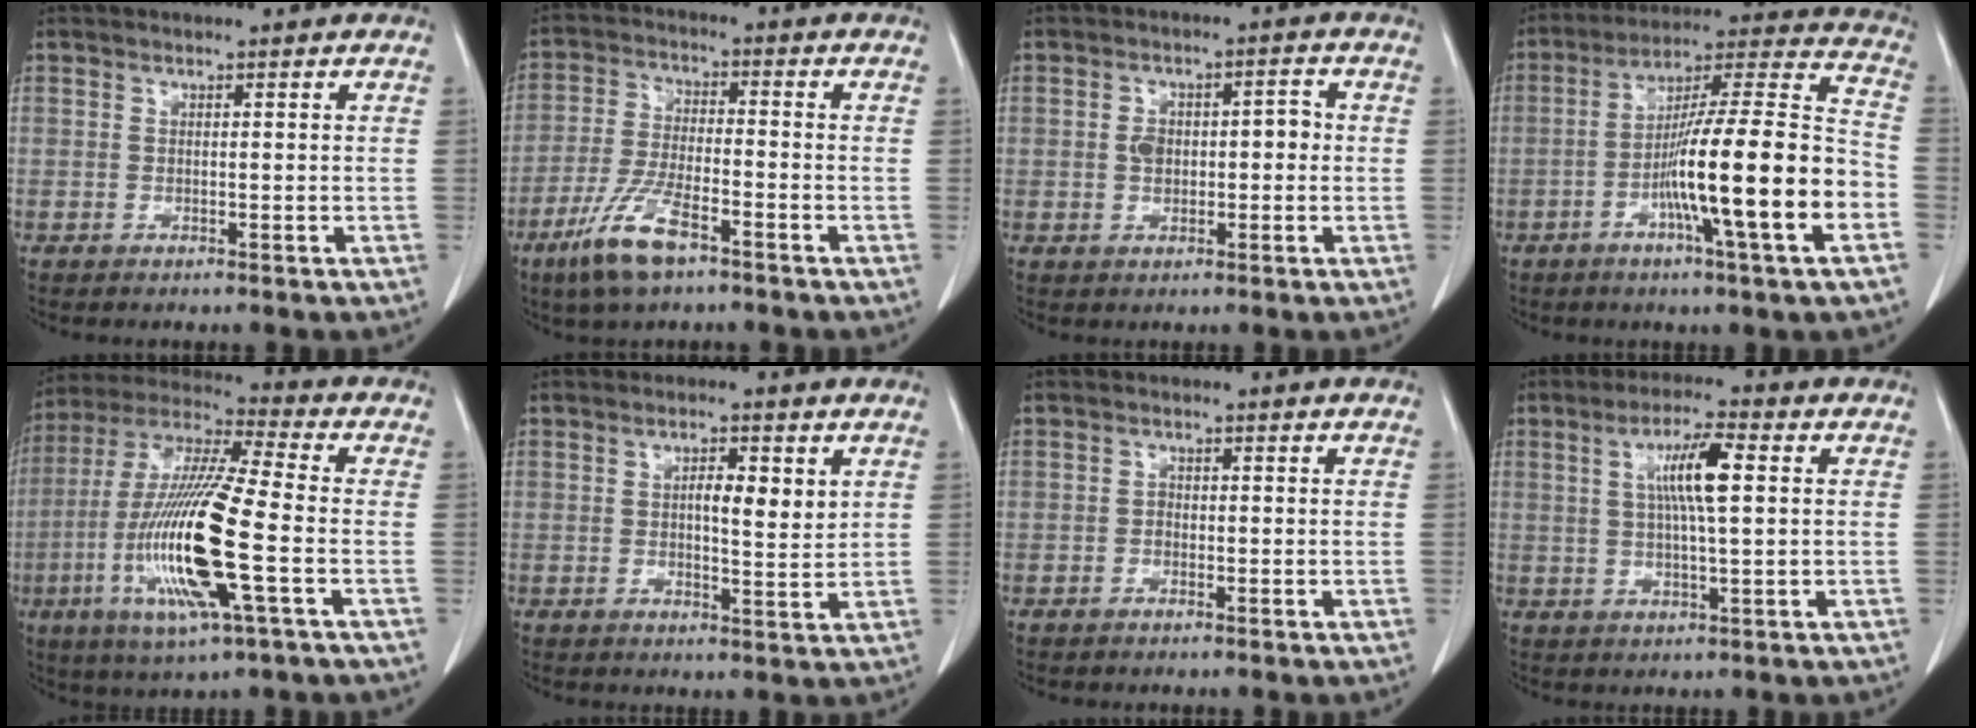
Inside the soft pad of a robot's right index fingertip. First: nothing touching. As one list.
[{"total": 9.3, "force": [-5.8, 2.0, 7.0], "torque": [-0.147, -0.017, -0.110]}, {"total": 5.2, "force": [-0.1, 3.0, 4.2], "torque": [-0.074, 0.024, 0.001]}, {"total": 19.4, "force": [-6.0, 0.3, 18.5], "torque": [-0.286, 0.003, -0.102]}, {"total": 18.5, "force": [-4.5, 1.2, 17.9], "torque": [-0.375, -0.017, -0.088]}, {"total": 4.7, "force": [1.5, 1.3, 4.2], "torque": [-0.066, -0.003, 0.021]}, {"total": 0.8, "force": [-0.3, 0.7, 0.4], "torque": [-0.003, 0.003, -0.008]}, {"total": 7.4, "force": [1.7, 0.6, 7.2], "torque": [-0.132, 0.008, 0.029]}]